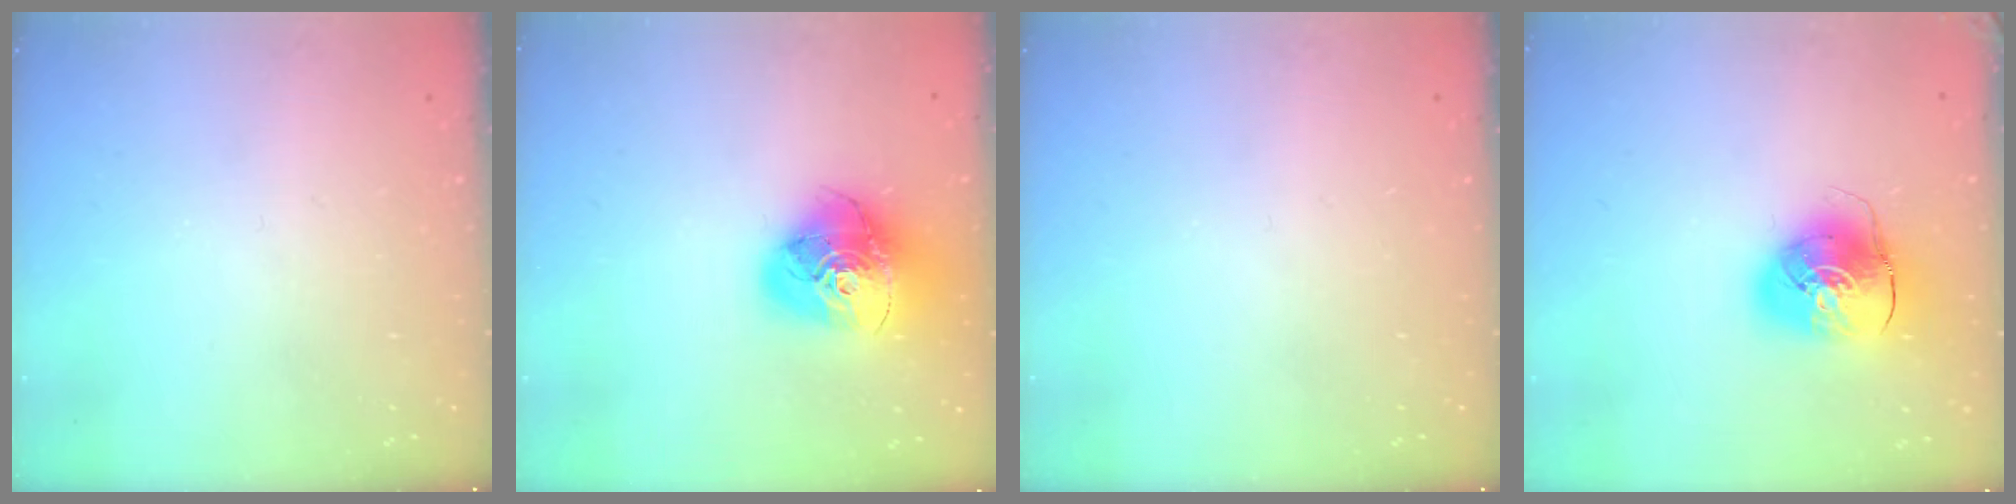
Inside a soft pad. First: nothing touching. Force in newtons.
{"total": 18.4, "press": 18.3, "slide": 2.1}
{"total": 0.0}
{"total": 11.2, "press": 11.0, "slide": 1.9}